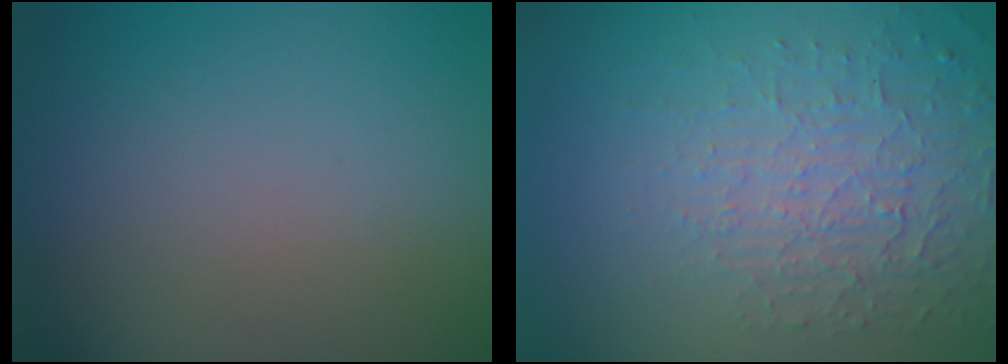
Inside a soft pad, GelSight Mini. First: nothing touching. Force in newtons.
{"total": 5.3, "press": 3.4, "slide": 4.1}